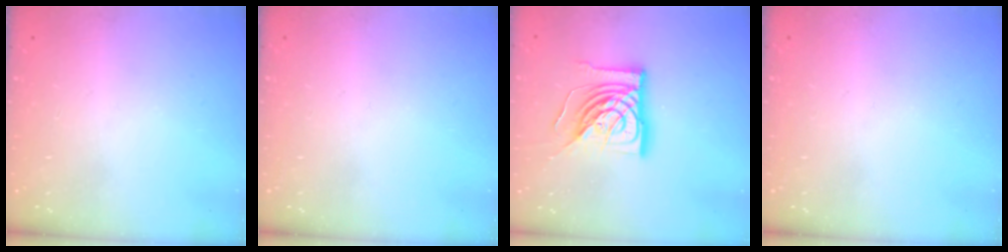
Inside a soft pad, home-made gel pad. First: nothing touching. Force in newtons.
{"total": 0.0}
{"total": 18.1, "press": 18.0, "slide": 2.4}
{"total": 0.0}